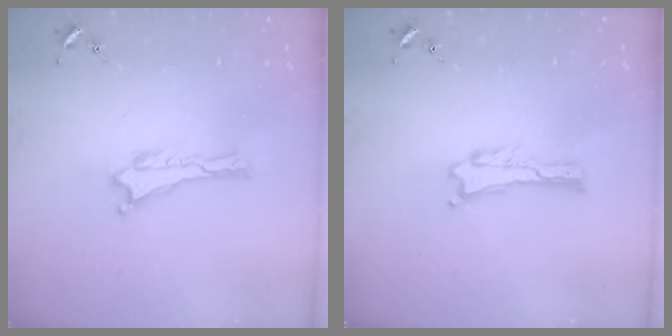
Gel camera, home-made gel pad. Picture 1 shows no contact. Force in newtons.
{"total": 0.0}